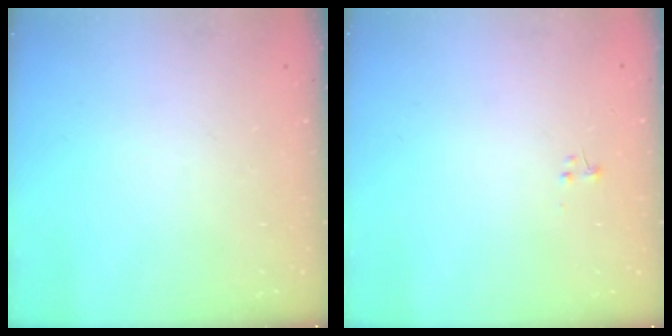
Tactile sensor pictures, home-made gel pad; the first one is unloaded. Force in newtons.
{"total": 0.6, "press": 0.6, "slide": 0.3}